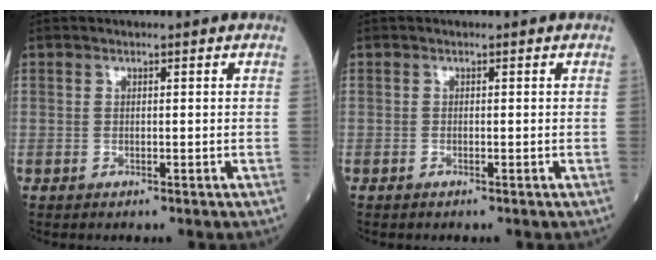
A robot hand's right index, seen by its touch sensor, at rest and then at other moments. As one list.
[{"total": 0.0}]